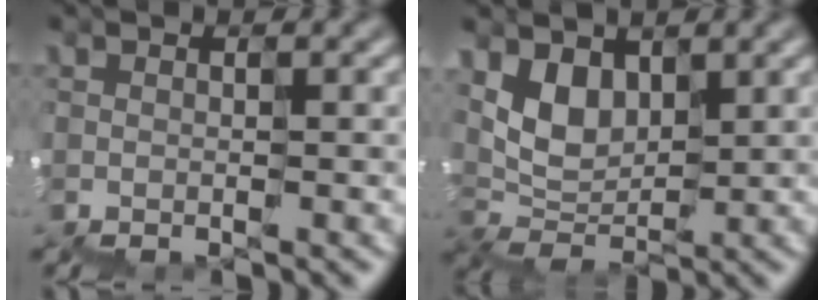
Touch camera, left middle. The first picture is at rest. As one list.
[{"total": 2.9, "force": [2.1, 1.9, 0.6], "torque": [-0.019, -0.002, 0.042]}]